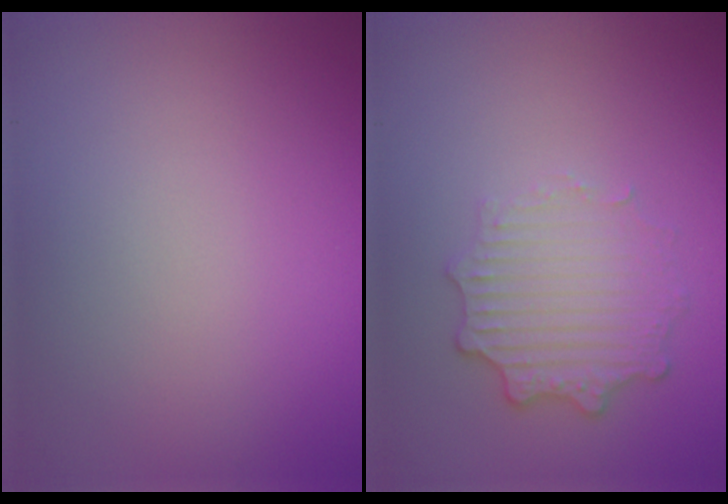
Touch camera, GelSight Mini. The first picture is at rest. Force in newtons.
{"total": 3.3, "press": 2.7, "slide": 2.0}